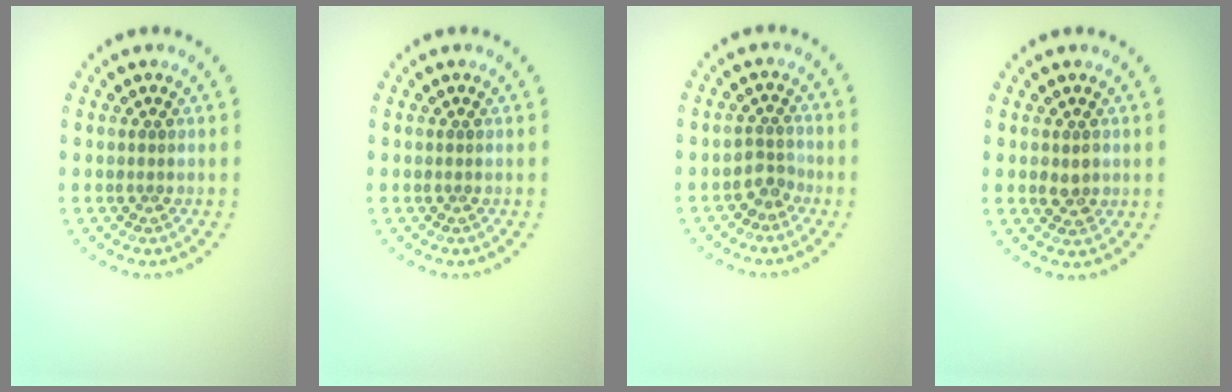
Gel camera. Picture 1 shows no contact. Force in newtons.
{"total": 0.0}
{"total": 1.8, "press": 1.2, "slide": 1.3}
{"total": 1.6, "press": 1.5, "slide": 0.3}